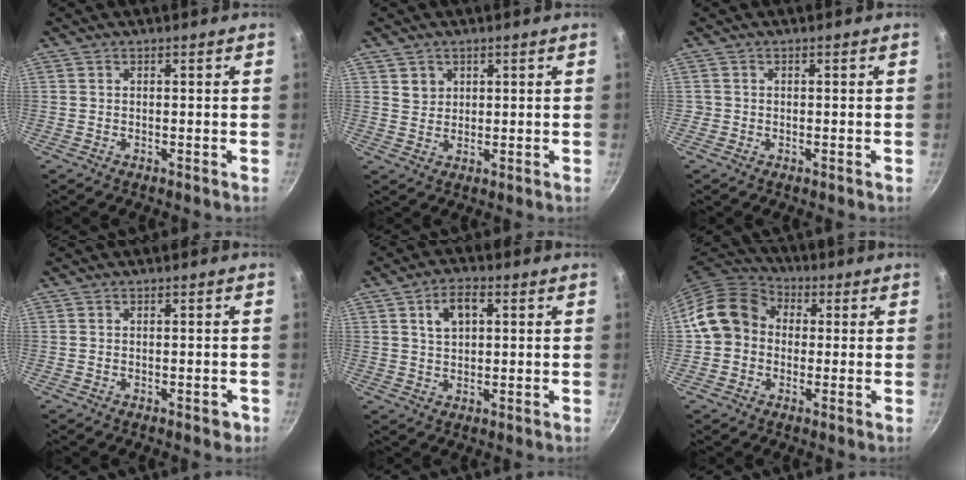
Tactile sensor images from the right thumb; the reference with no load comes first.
{"total": 2.9, "force": [1.3, 2.5, 0.7], "torque": [0.004, 0.003, 0.026]}
{"total": 0.8, "force": [-0.2, 0.7, 0.0], "torque": [0.001, 0.002, -0.006]}
{"total": 1.7, "force": [-0.8, 0.8, 1.2], "torque": [-0.007, 0.011, -0.002]}
{"total": 5.9, "force": [1.7, 3.5, 4.4], "torque": [-0.060, 0.007, 0.030]}
{"total": 12.0, "force": [0.5, 10.1, 6.4], "torque": [-0.083, 0.030, -0.012]}